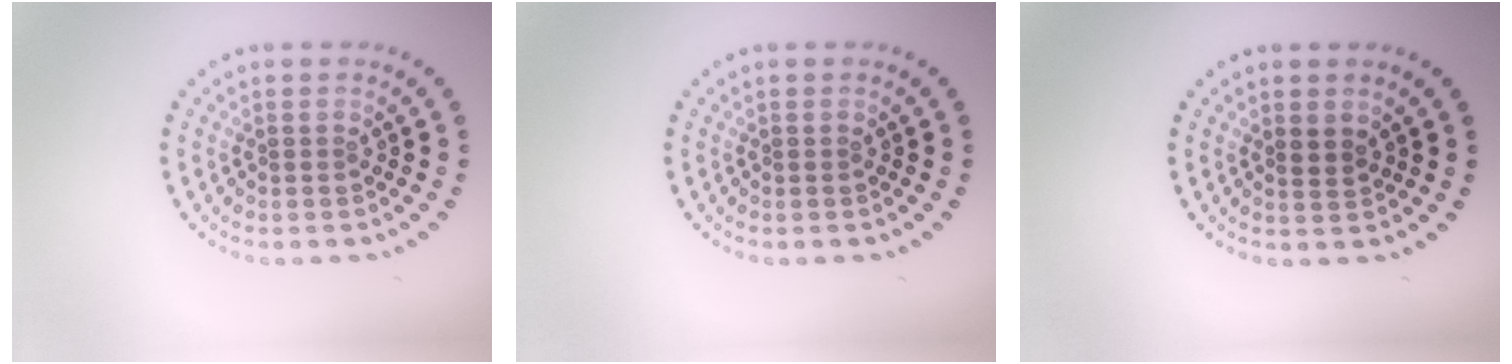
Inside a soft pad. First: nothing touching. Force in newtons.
{"total": 0.0}
{"total": 1.3, "press": 1.1, "slide": 0.7}